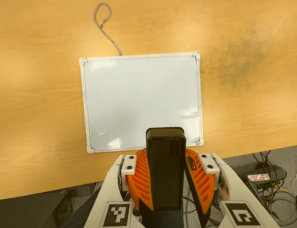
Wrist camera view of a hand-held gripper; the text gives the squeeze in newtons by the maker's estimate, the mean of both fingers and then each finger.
{"total": 8.5, "left": 8.5, "right": 8.6}